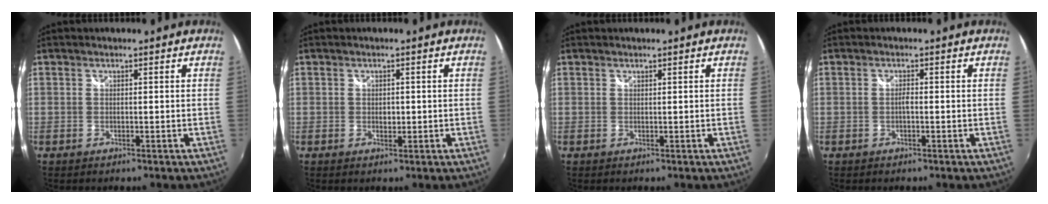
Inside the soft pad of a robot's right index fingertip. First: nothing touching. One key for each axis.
{"total": 1.3, "fx": -0.1, "fy": 1.0, "fz": 0.9, "tx": -0.012, "ty": 0.002, "tz": -0.001}
{"total": 0.0}
{"total": 1.0, "fx": -0.3, "fy": 0.3, "fz": 0.9, "tx": -0.017, "ty": 0.003, "tz": -0.007}